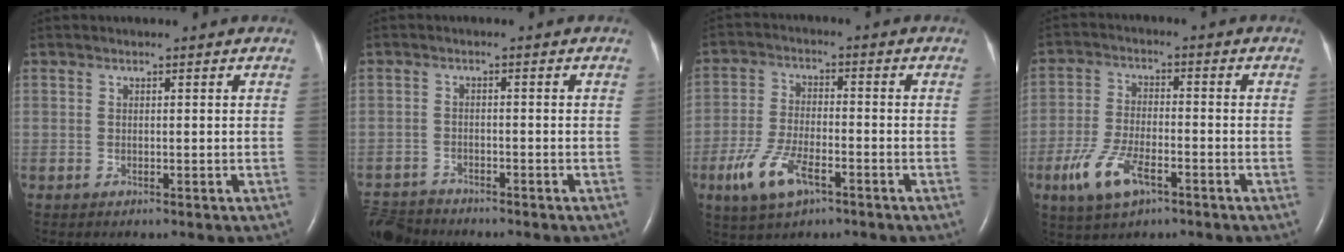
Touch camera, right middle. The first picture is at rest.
{"total": 6.0, "force": [-5.9, 1.1, 0.5], "torque": [-0.012, -0.012, -0.110]}
{"total": 8.6, "force": [-4.4, 3.2, 6.6], "torque": [-0.146, -0.008, -0.081]}
{"total": 8.4, "force": [-4.3, 3.2, 6.5], "torque": [-0.145, -0.008, -0.079]}